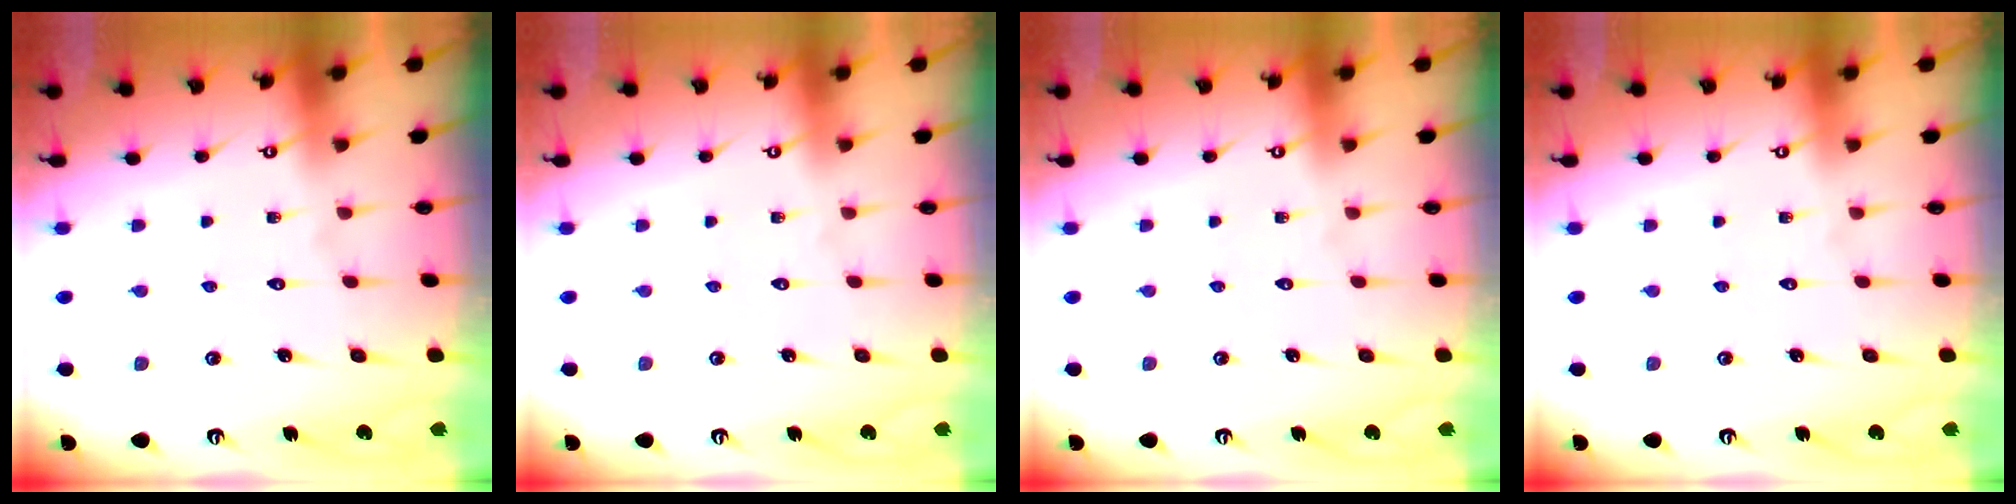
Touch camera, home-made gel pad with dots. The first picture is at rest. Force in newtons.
{"total": 0.0}
{"total": 0.0}
{"total": 0.0}